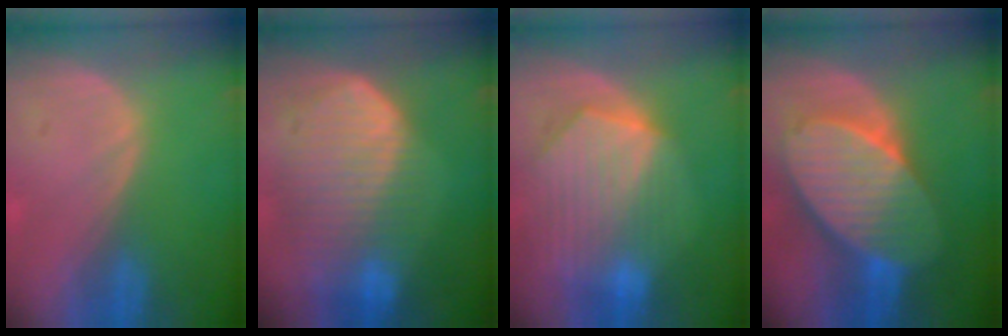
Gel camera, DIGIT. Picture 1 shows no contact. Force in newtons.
{"total": 10.4, "press": 9.0, "slide": 5.1}
{"total": 10.3, "press": 9.0, "slide": 5.1}
{"total": 11.0, "press": 11.0, "slide": 0.7}